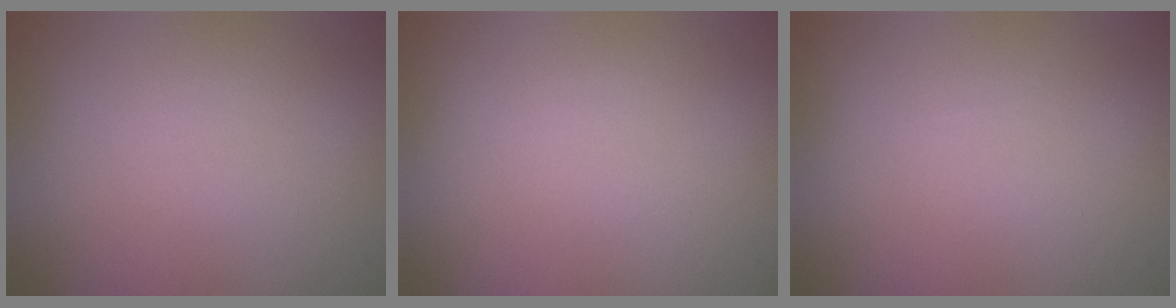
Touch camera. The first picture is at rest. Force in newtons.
{"total": 0.0}
{"total": 0.0}